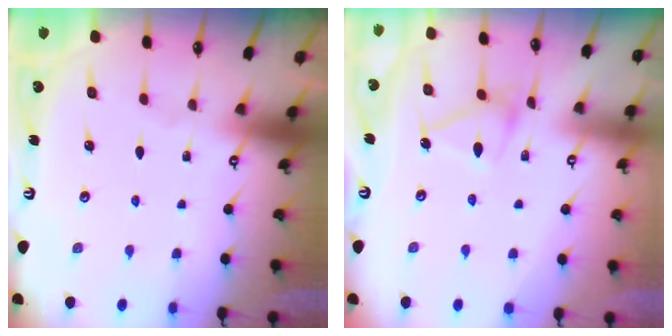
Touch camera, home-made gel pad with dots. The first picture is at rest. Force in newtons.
{"total": 12.6, "press": 12.6, "slide": 0.3}